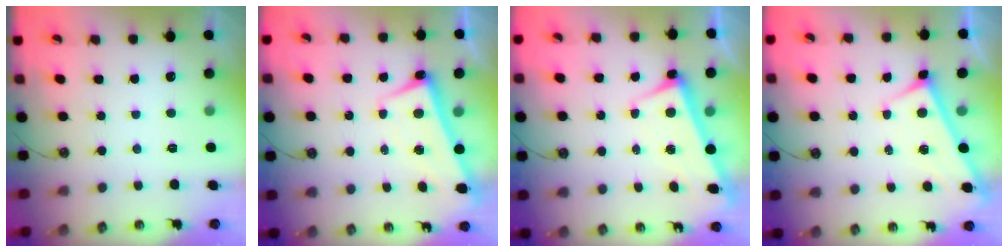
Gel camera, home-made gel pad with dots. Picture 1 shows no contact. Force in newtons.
{"total": 2.7, "press": 2.6, "slide": 0.8}
{"total": 3.2, "press": 3.2, "slide": 0.7}
{"total": 3.3, "press": 3.3, "slide": 0.3}